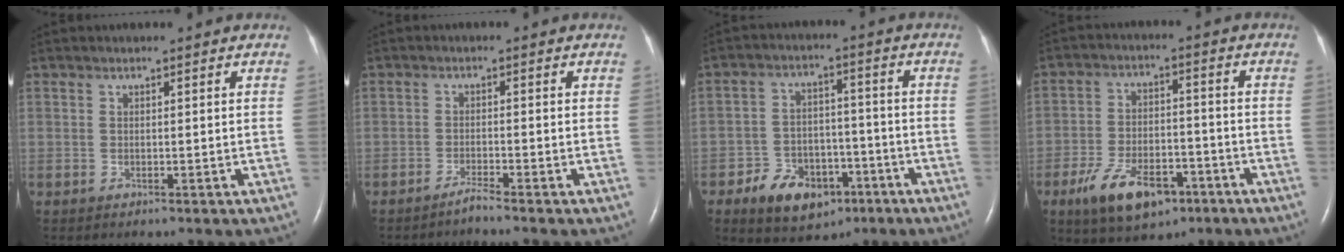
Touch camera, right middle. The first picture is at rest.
{"total": 1.9, "force": [-1.7, -0.6, 0.5], "torque": [-0.015, -0.003, -0.032]}
{"total": 9.8, "force": [-5.4, 6.3, 5.3], "torque": [-0.093, 0.012, -0.079]}
{"total": 11.2, "force": [-6.4, 5.3, 7.6], "torque": [-0.142, -0.001, -0.103]}